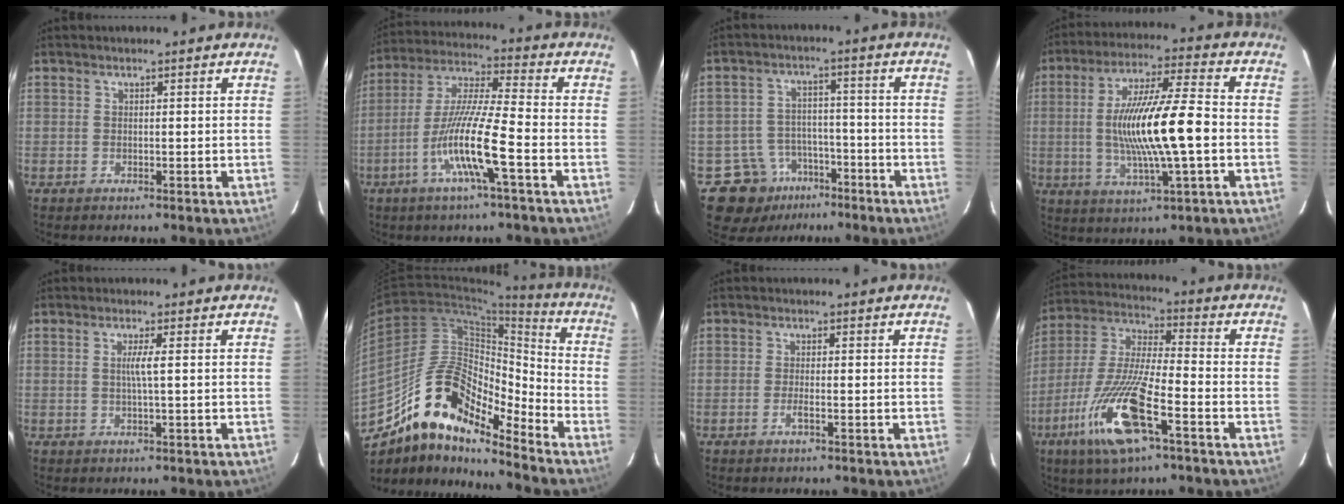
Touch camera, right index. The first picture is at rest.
{"total": 12.6, "force": [-4.7, -0.1, 11.7], "torque": [-0.234, -0.004, -0.094]}
{"total": 9.8, "force": [-5.7, 7.9, 1.2], "torque": [-0.023, 0.036, -0.077]}
{"total": 15.1, "force": [-1.4, 1.1, 15.0], "torque": [-0.278, 0.001, -0.025]}
{"total": 2.1, "force": [0.2, -0.5, 2.0], "torque": [-0.040, 0.000, 0.002]}
{"total": 15.2, "force": [-10.9, 5.3, 9.1], "torque": [-0.152, 0.050, -0.187]}
{"total": 1.4, "force": [-0.7, 0.0, 1.2], "torque": [-0.025, -0.001, -0.015]}
{"total": 15.9, "force": [-7.5, 2.4, 13.8], "torque": [-0.293, -0.021, -0.139]}